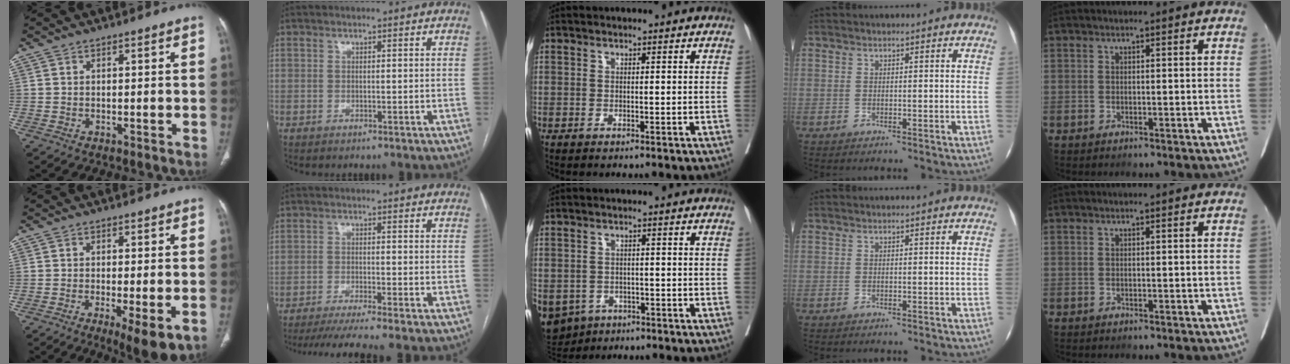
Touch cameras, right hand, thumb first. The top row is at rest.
{"thumb": {"total": 7.8, "force": [-2.9, 1.9, 7.0], "torque": [-0.104, -0.018, -0.042]}, "index": {"total": 8.5, "force": [-7.3, -1.6, 4.0], "torque": [-0.050, -0.023, -0.116]}, "middle": {"total": 10.8, "force": [-5.6, 8.6, 3.5], "torque": [-0.104, -0.007, -0.070]}}